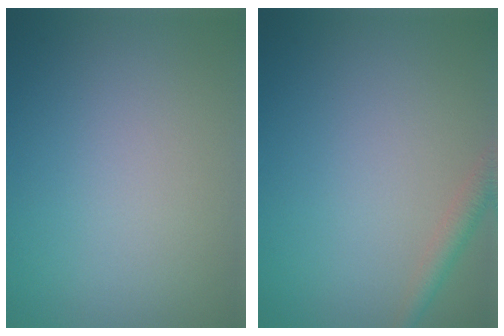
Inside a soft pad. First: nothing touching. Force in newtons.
{"total": 1.9, "press": 1.9, "slide": 0.0}